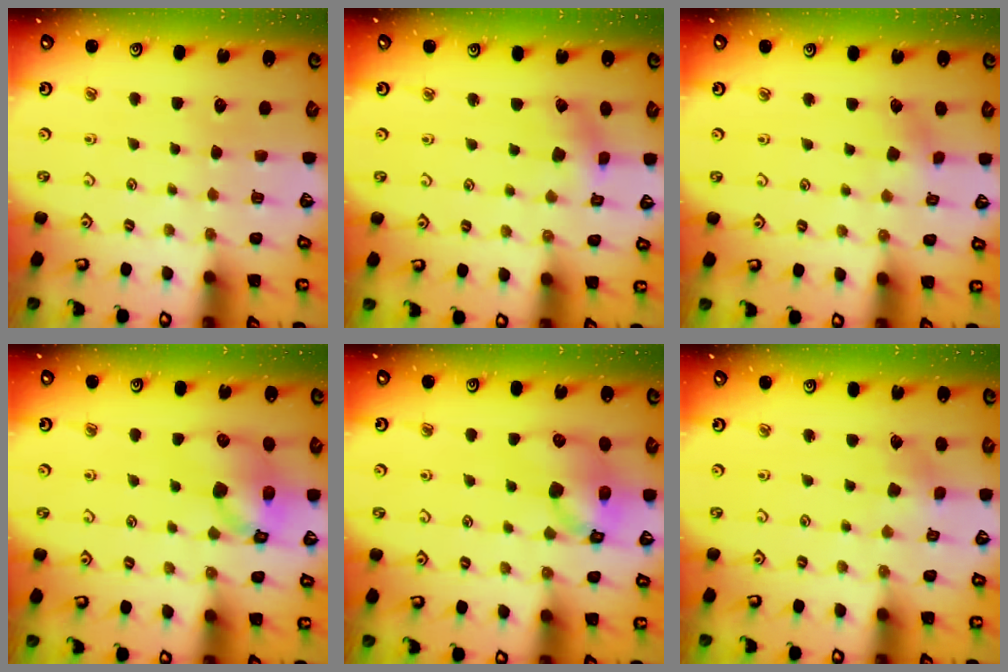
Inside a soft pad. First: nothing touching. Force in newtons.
{"total": 2.5, "press": 2.5, "slide": 0.4}
{"total": 2.6, "press": 2.5, "slide": 0.8}
{"total": 11.6, "press": 11.5, "slide": 1.5}
{"total": 11.6, "press": 11.5, "slide": 1.5}
{"total": 2.6, "press": 2.5, "slide": 0.4}